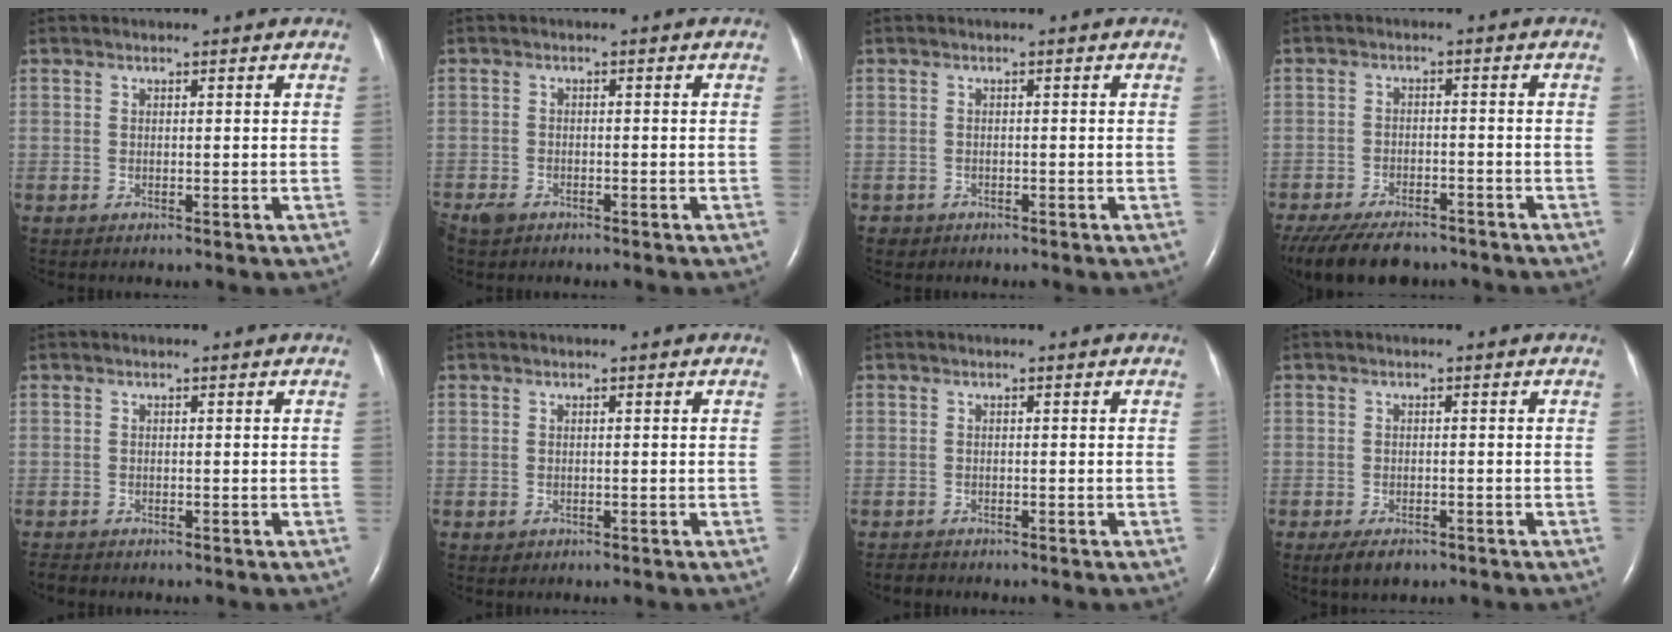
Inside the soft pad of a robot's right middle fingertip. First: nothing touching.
{"total": 2.9, "force": [-2.2, 1.6, 1.1], "torque": [-0.026, -0.002, -0.035]}
{"total": 1.3, "force": [-0.8, 1.0, -0.1], "torque": [-0.004, 0.004, -0.012]}
{"total": 14.2, "force": [-11.4, 5.5, 6.5], "torque": [-0.156, -0.021, -0.168]}
{"total": 1.4, "force": [-1.3, 0.4, 0.3], "torque": [-0.008, -0.004, -0.019]}
{"total": 0.7, "force": [-0.3, 0.5, 0.2], "torque": [-0.006, 0.001, -0.003]}
{"total": 1.2, "force": [-1.2, 0.4, -0.1], "torque": [-0.004, -0.003, -0.018]}
{"total": 3.6, "force": [-2.4, 1.7, 2.0], "torque": [-0.040, -0.006, -0.033]}